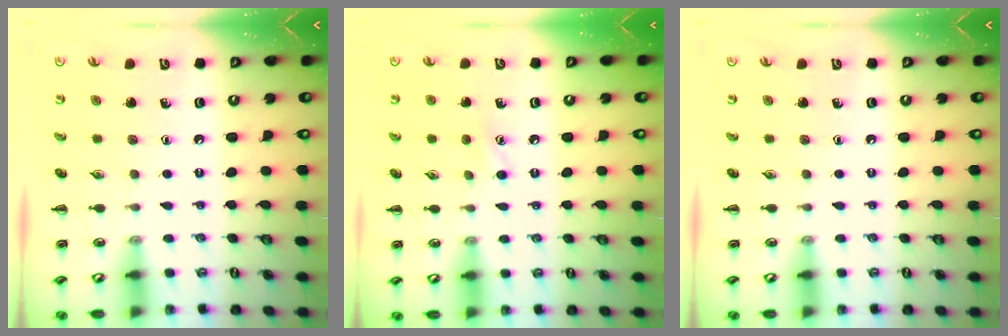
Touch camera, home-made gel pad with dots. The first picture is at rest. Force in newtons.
{"total": 2.4, "press": 2.3, "slide": 0.8}
{"total": 0.0}